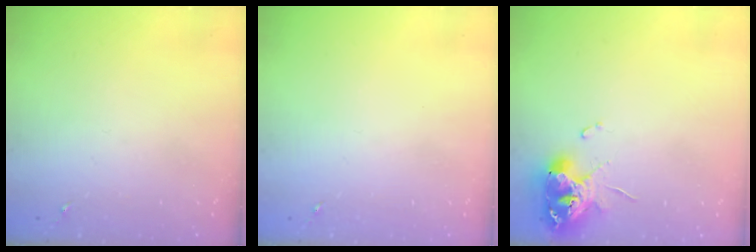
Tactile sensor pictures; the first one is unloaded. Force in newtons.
{"total": 0.0}
{"total": 11.1, "press": 11.0, "slide": 1.2}